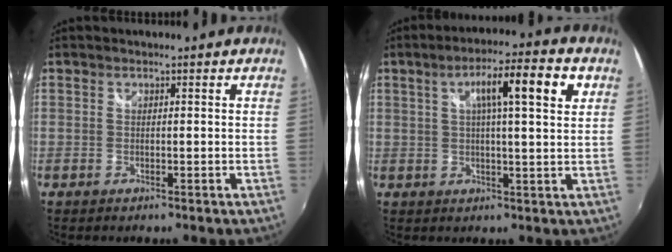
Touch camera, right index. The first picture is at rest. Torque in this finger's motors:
{"motor_torque": [0.41, 0.24, 0.58, 0.11]}